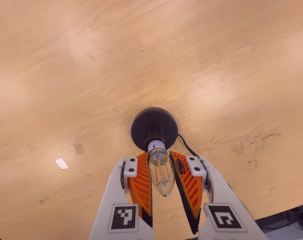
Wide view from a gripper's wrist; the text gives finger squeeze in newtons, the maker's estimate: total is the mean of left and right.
{"total": 15.8, "left": 15.8, "right": 15.7}